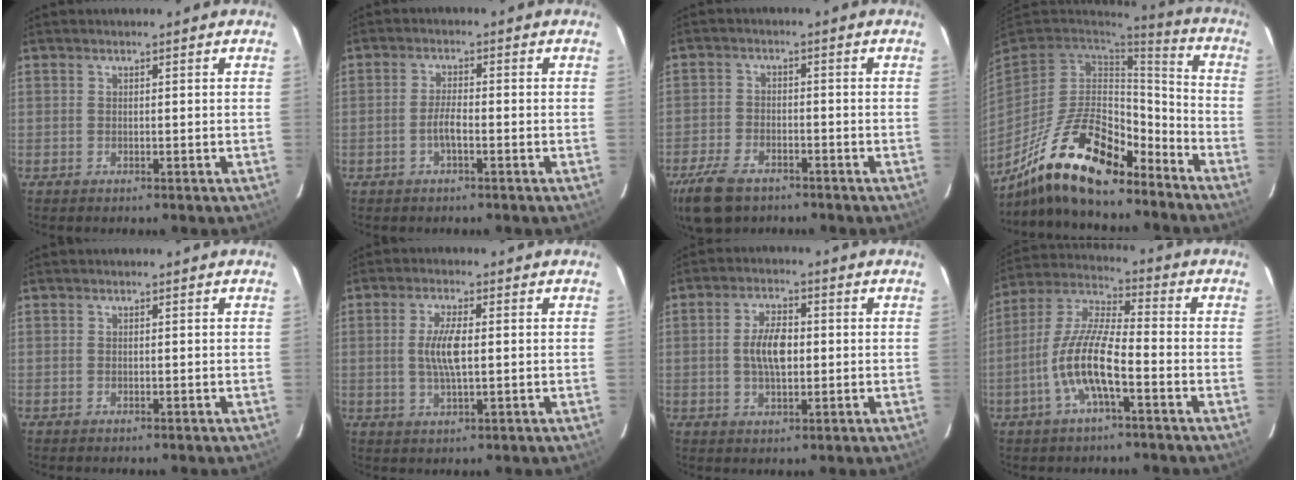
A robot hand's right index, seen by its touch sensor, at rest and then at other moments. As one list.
[{"total": 2.8, "force": [-1.3, 0.6, 2.4], "torque": [-0.051, 0.002, -0.023]}, {"total": 9.6, "force": [-6.7, 4.9, 4.9], "torque": [-0.133, -0.012, -0.127]}, {"total": 20.5, "force": [-14.9, 7.2, 12.2], "torque": [-0.248, -0.010, -0.261]}, {"total": 0.0}, {"total": 6.0, "force": [0.3, 1.6, 5.8], "torque": [-0.111, 0.000, 0.006]}, {"total": 6.7, "force": [0.0, 3.3, 5.9], "torque": [-0.111, 0.007, 0.001]}, {"total": 11.5, "force": [-4.4, 2.6, 10.3], "torque": [-0.217, 0.000, -0.086]}]